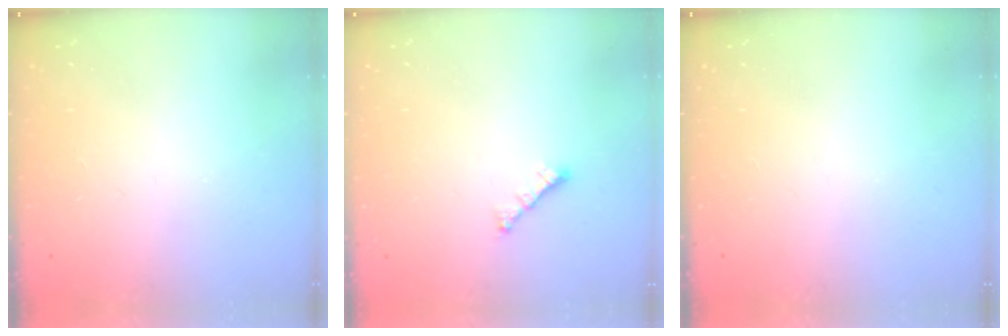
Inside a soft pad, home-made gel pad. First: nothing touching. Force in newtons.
{"total": 1.5, "press": 1.4, "slide": 0.5}
{"total": 0.0}